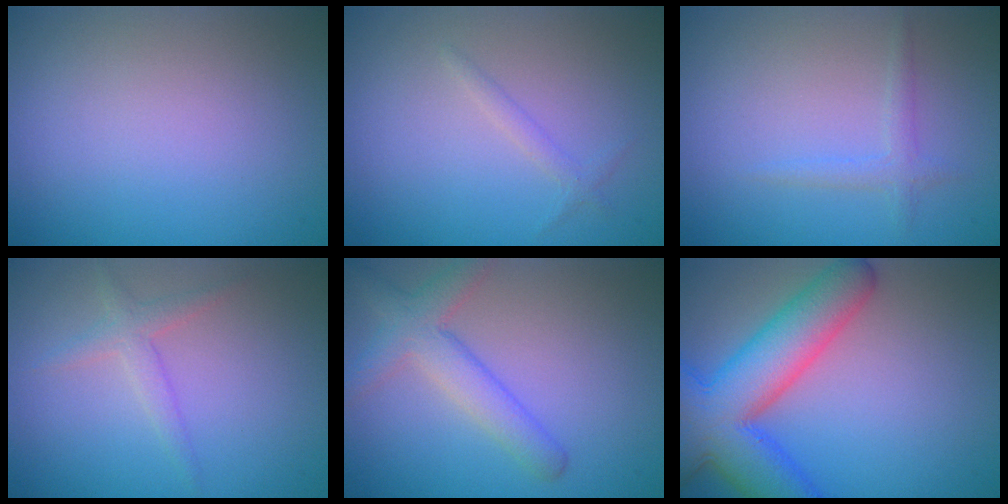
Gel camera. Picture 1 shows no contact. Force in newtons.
{"total": 0.9, "press": 0.9, "slide": 0.1}
{"total": 1.4, "press": 1.4, "slide": 0.1}
{"total": 1.8, "press": 1.8, "slide": 0.1}
{"total": 3.8, "press": 3.8, "slide": 0.2}
{"total": 9.9, "press": 9.9, "slide": 0.4}